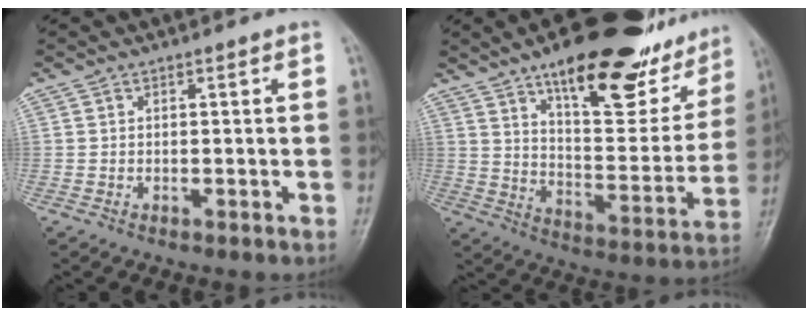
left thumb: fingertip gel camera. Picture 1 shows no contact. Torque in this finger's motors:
{"motor_torque": [0.93, -0.42, 1.49, -1.27, 0.25]}